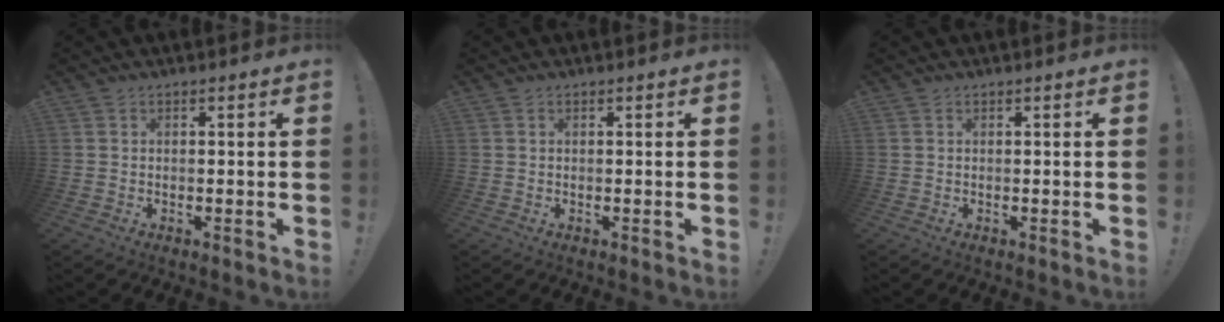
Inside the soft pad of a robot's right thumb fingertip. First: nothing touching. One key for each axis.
{"total": 0.0}
{"total": 0.0}